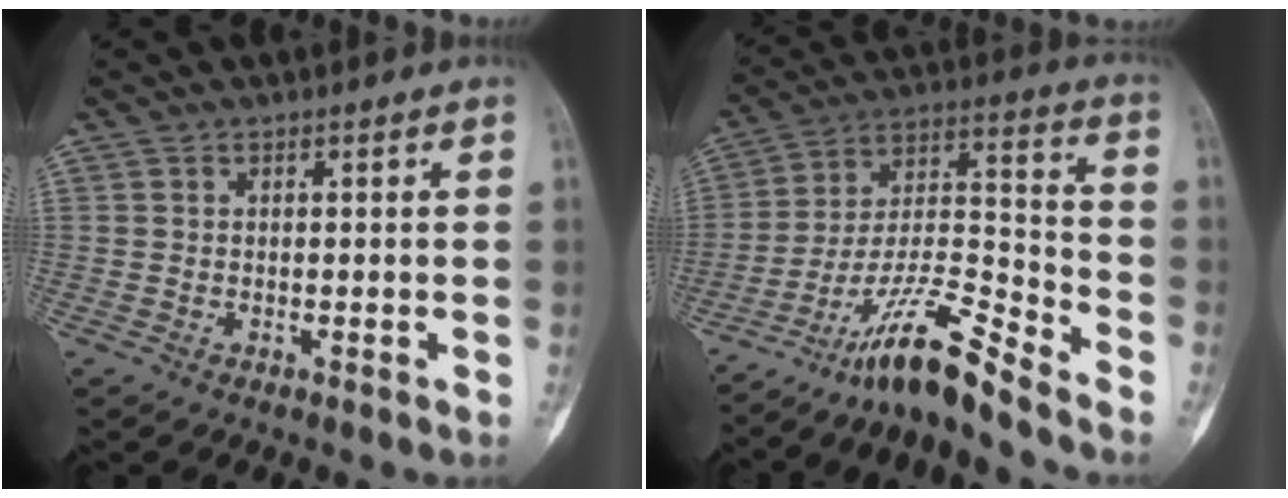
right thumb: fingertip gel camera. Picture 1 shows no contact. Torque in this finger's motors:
{"motor_torque": [1.36, -0.31, 0.84, -1.50, 0.32]}